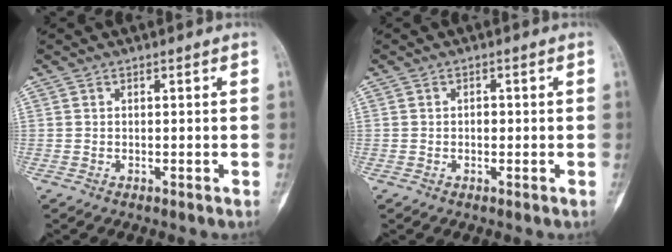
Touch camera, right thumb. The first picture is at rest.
{"total": 1.2, "force": [-0.1, 0.9, 0.8], "torque": [-0.006, 0.003, -0.004]}